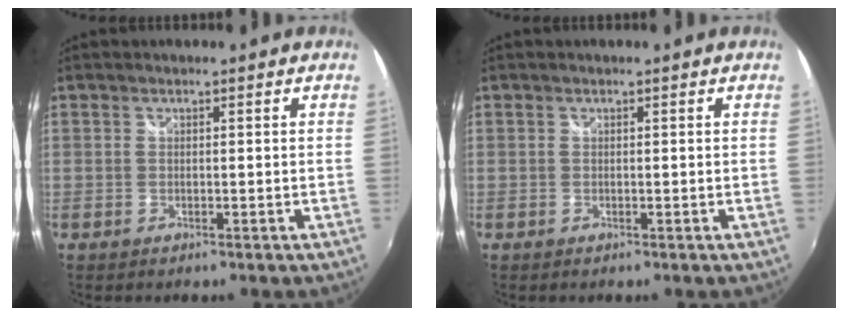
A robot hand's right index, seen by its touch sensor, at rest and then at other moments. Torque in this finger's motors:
{"motor_torque": [-0.01, 0.01, 0.00, 0.00]}